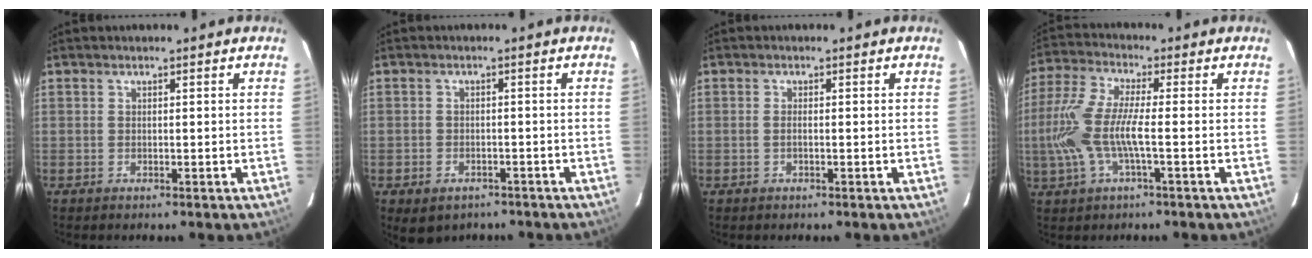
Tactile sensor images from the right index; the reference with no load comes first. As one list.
[{"total": 5.5, "force": [-3.5, 3.6, 2.3], "torque": [-0.050, -0.007, -0.043]}, {"total": 1.0, "force": [-0.3, 0.1, 0.9], "torque": [-0.018, 0.001, -0.005]}, {"total": 11.2, "force": [-2.2, 2.1, 10.8], "torque": [-0.235, -0.002, -0.042]}]